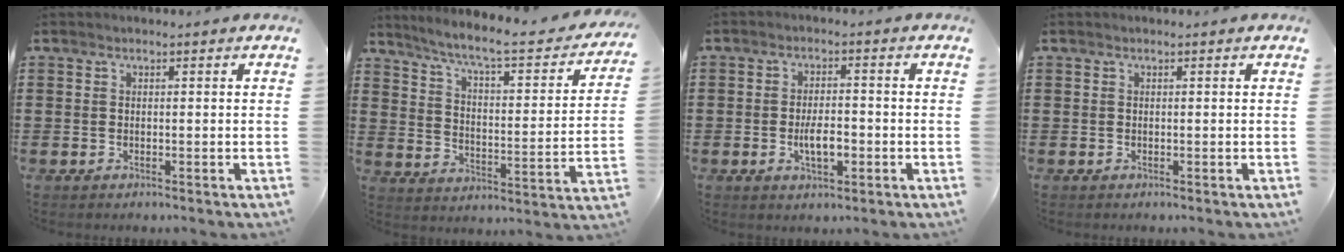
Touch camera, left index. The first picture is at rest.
{"total": 6.4, "force": [5.1, 0.1, 3.9], "torque": [-0.096, -0.038, 0.078]}
{"total": 4.7, "force": [-1.2, 1.9, 4.1], "torque": [-0.069, 0.005, -0.020]}
{"total": 0.0}